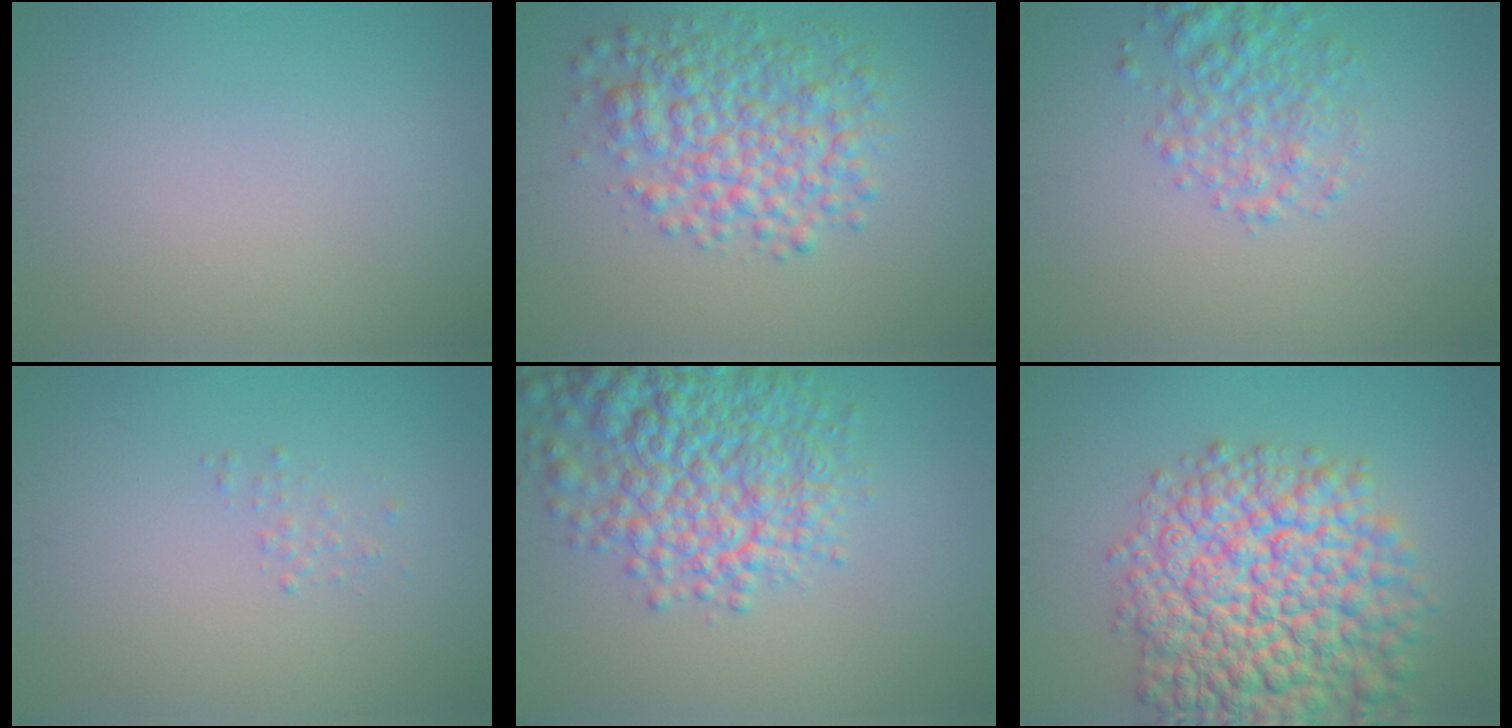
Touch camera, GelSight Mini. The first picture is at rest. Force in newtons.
{"total": 6.1, "press": 6.1, "slide": 0.0}
{"total": 3.5, "press": 3.5, "slide": 0.2}
{"total": 0.6, "press": 0.6, "slide": 0.1}
{"total": 8.6, "press": 8.6, "slide": 0.3}
{"total": 12.8, "press": 12.8, "slide": 0.5}